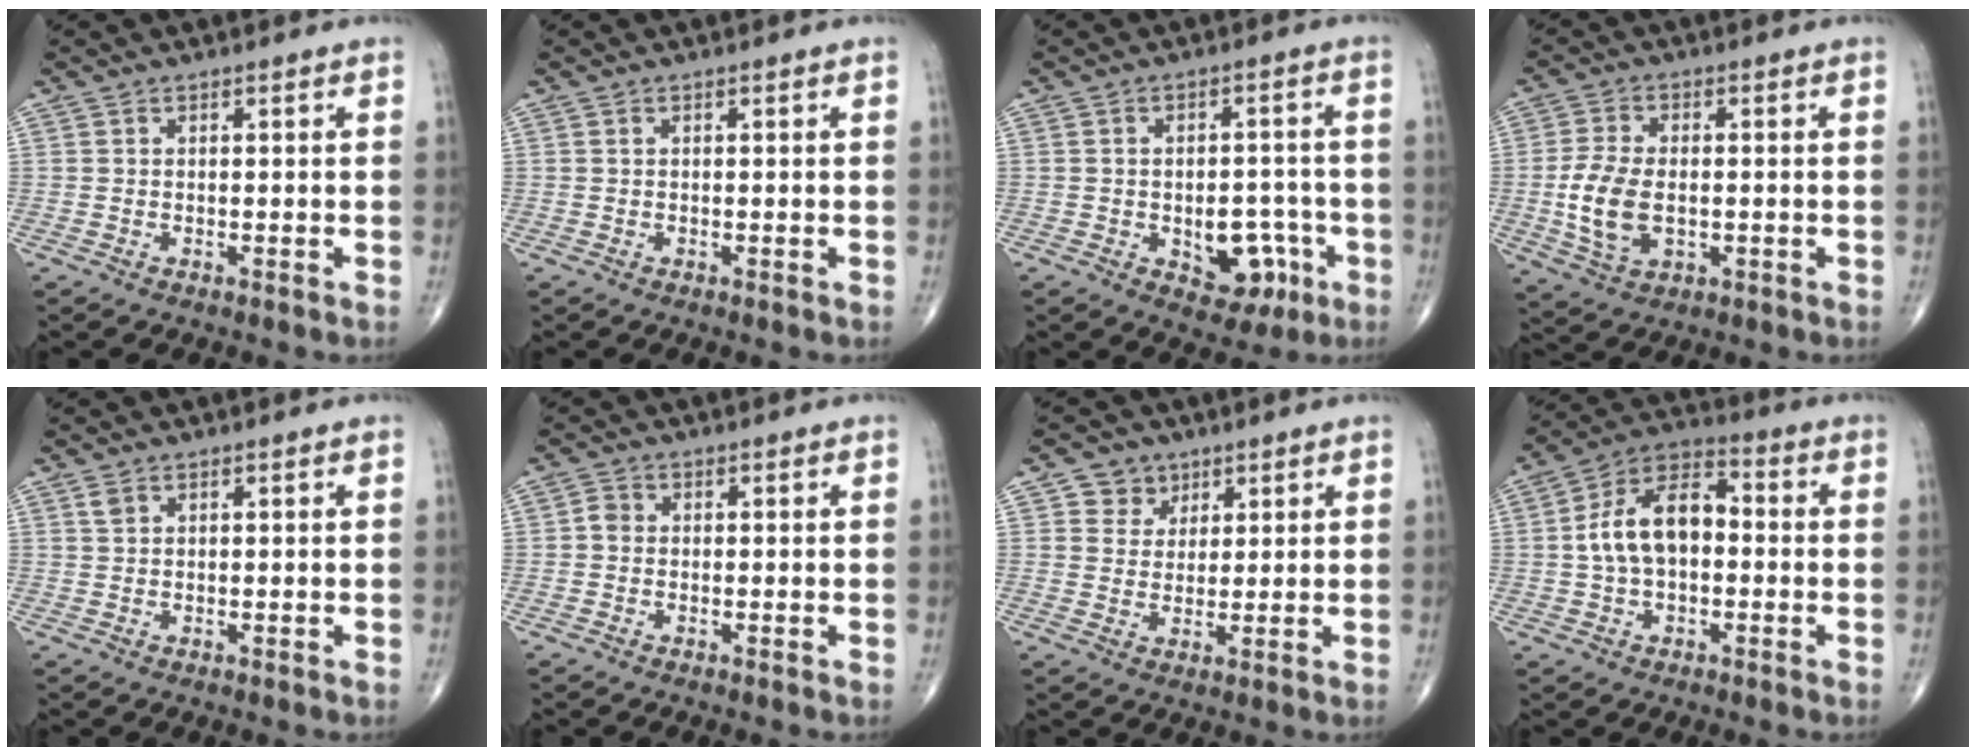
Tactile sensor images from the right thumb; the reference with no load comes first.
{"total": 0.0}
{"total": 8.9, "force": [-3.0, 5.7, 6.2], "torque": [-0.042, 0.024, -0.029]}
{"total": 9.6, "force": [-1.0, 5.6, 7.7], "torque": [-0.150, -0.002, -0.016]}
{"total": 1.4, "force": [0.8, 0.8, 0.7], "torque": [-0.009, 0.003, 0.017]}
{"total": 1.7, "force": [-0.1, 1.5, 0.8], "torque": [-0.004, 0.004, -0.005]}
{"total": 4.8, "force": [2.5, 4.1, 0.6], "torque": [0.013, -0.011, 0.042]}
{"total": 12.4, "force": [0.0, 7.5, 9.9], "torque": [-0.165, 0.036, -0.011]}